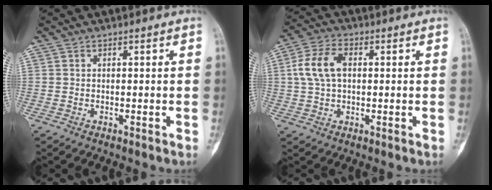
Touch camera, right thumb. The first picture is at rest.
{"total": 8.2, "force": [1.2, 5.1, 6.4], "torque": [-0.135, 0.019, 0.022]}